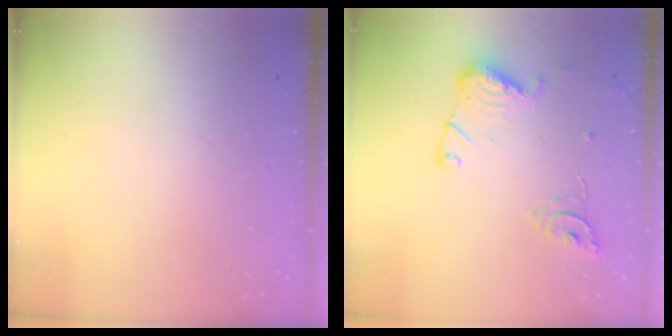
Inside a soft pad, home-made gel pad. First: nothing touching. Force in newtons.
{"total": 13.7, "press": 13.6, "slide": 1.5}